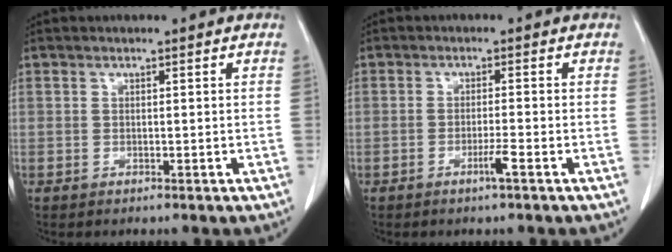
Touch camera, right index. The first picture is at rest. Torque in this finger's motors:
{"motor_torque": [0.38, -0.04, 0.17, 0.05]}